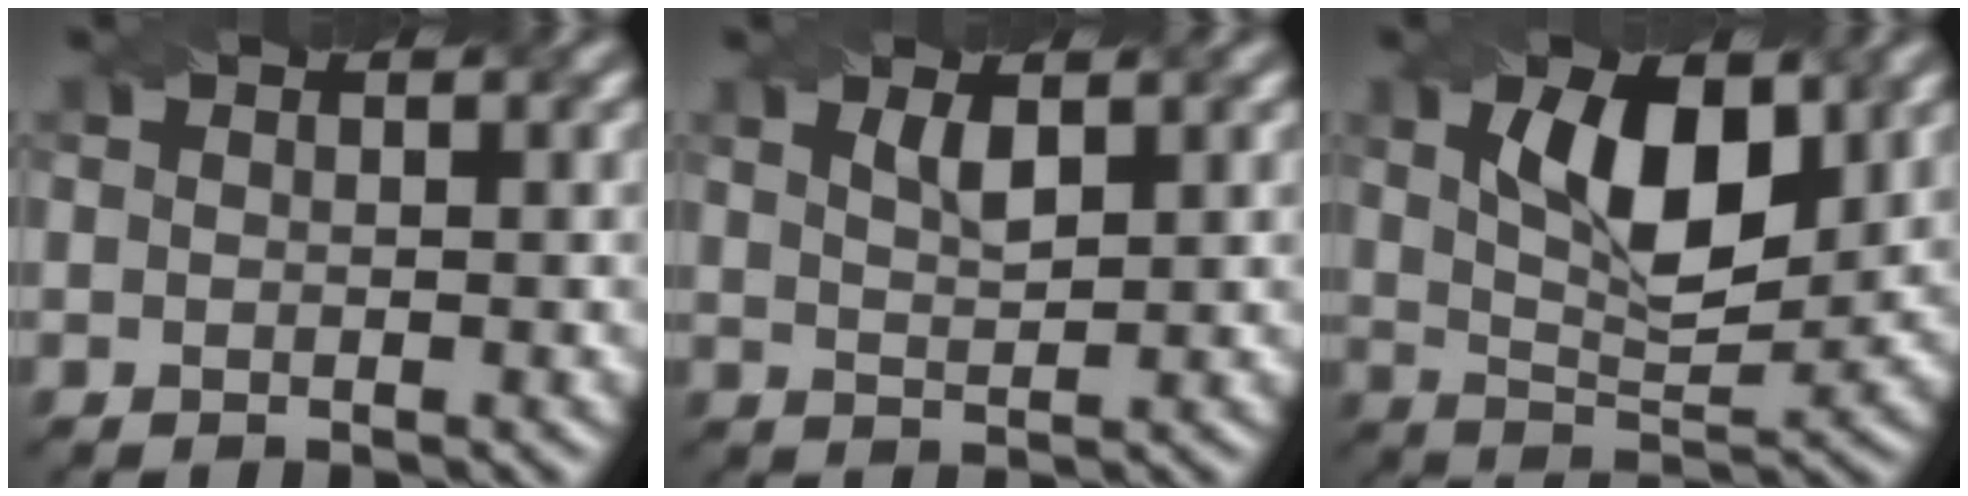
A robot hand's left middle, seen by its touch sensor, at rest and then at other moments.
{"total": 1.9, "force": [1.1, 0.6, 1.5], "torque": [-0.028, 0.000, 0.024]}
{"total": 7.3, "force": [2.5, 3.2, 6.1], "torque": [-0.109, 0.001, 0.044]}